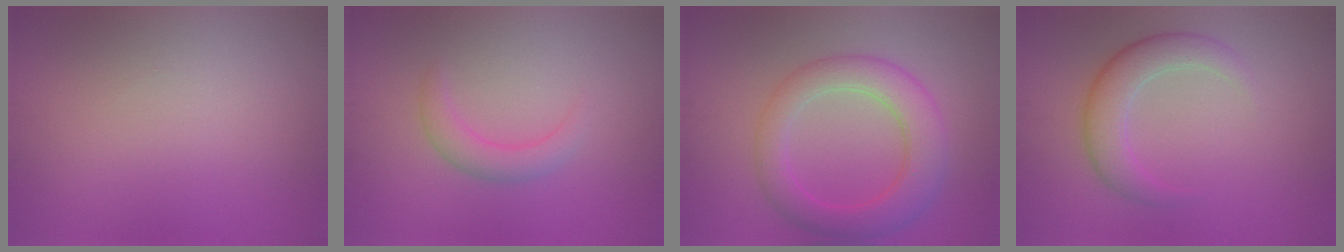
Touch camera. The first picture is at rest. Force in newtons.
{"total": 2.1, "press": 2.1, "slide": 0.2}
{"total": 5.6, "press": 5.6, "slide": 0.1}
{"total": 3.1, "press": 3.1, "slide": 0.2}